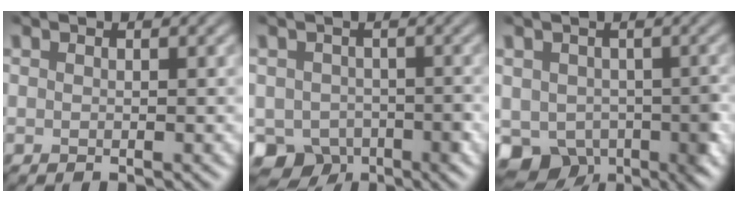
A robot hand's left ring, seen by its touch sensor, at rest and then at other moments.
{"total": 5.0, "force": [-2.3, 4.0, 1.9], "torque": [-0.024, -0.005, -0.044]}
{"total": 6.2, "force": [-2.0, 4.9, 3.4], "torque": [-0.044, -0.017, -0.044]}